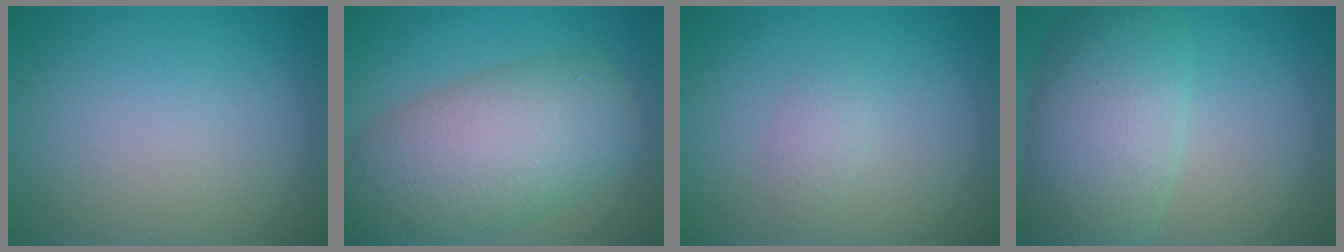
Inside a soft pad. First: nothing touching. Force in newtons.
{"total": 9.7, "press": 9.7, "slide": 0.8}
{"total": 1.2, "press": 1.2, "slide": 0.0}
{"total": 8.2, "press": 8.2, "slide": 0.3}